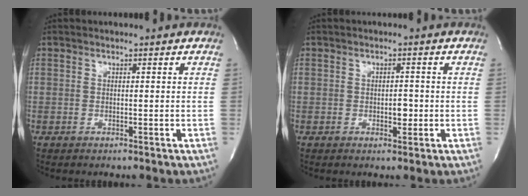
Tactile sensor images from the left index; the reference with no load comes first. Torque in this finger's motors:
{"motor_torque": [0.27, 0.24, 0.00, 0.02]}